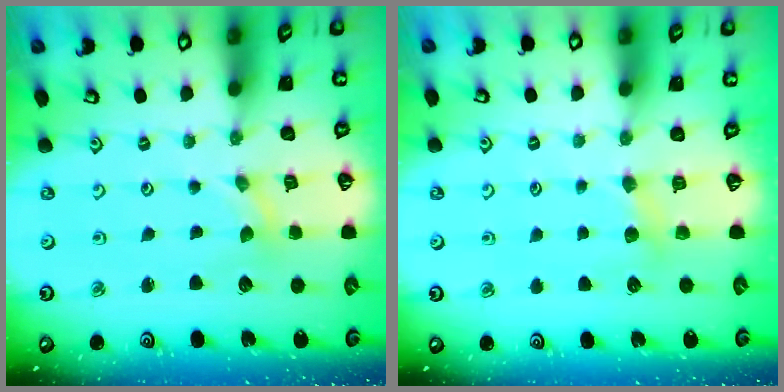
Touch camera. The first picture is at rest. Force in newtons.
{"total": 3.9, "press": 3.9, "slide": 0.6}